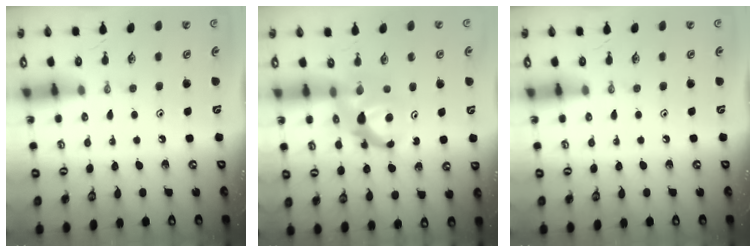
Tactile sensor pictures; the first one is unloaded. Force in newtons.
{"total": 7.4, "press": 7.4, "slide": 0.5}
{"total": 0.0}